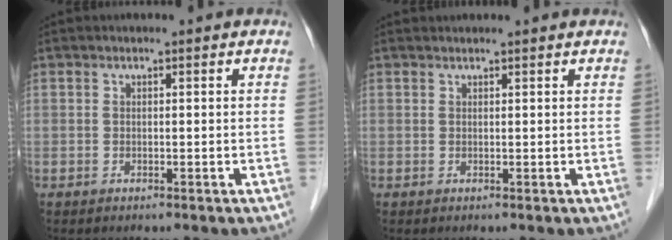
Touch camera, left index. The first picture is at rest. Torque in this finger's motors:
{"motor_torque": [0.11, -0.10, 0.09, 0.01]}